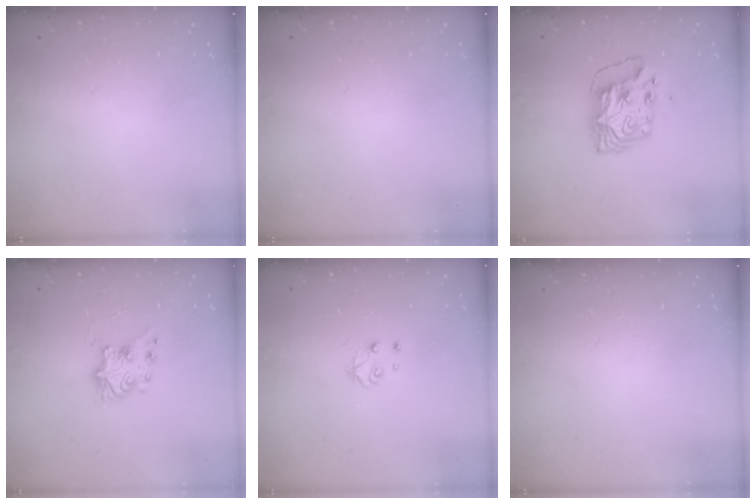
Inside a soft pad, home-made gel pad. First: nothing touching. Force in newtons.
{"total": 0.0}
{"total": 8.6, "press": 8.5, "slide": 1.1}
{"total": 7.8, "press": 7.8, "slide": 0.3}
{"total": 4.9, "press": 4.8, "slide": 0.6}
{"total": 0.0}